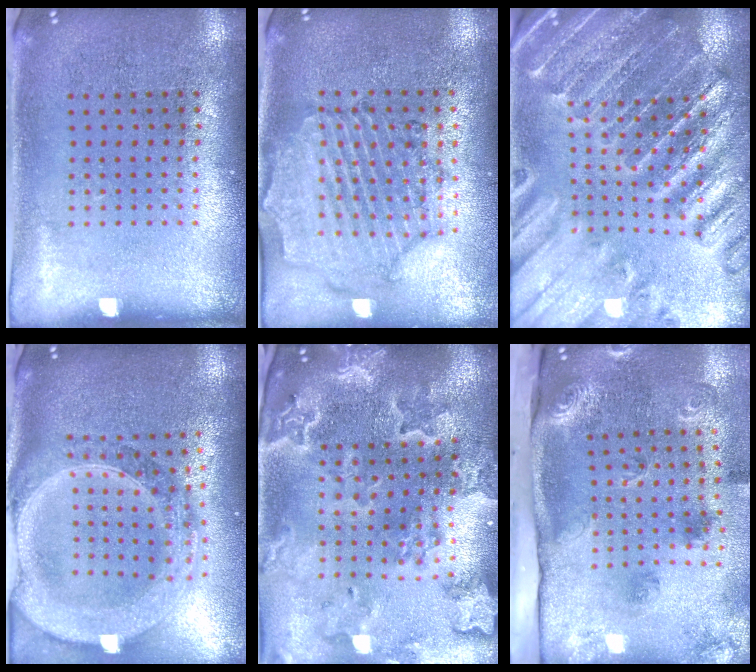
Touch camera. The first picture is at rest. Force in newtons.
{"total": 1.2, "press": 1.1, "slide": 0.3}
{"total": 2.8, "press": 2.8, "slide": 0.4}
{"total": 3.1, "press": 2.6, "slide": 1.7}
{"total": 3.2, "press": 3.0, "slide": 1.3}
{"total": 2.7, "press": 1.9, "slide": 1.8}